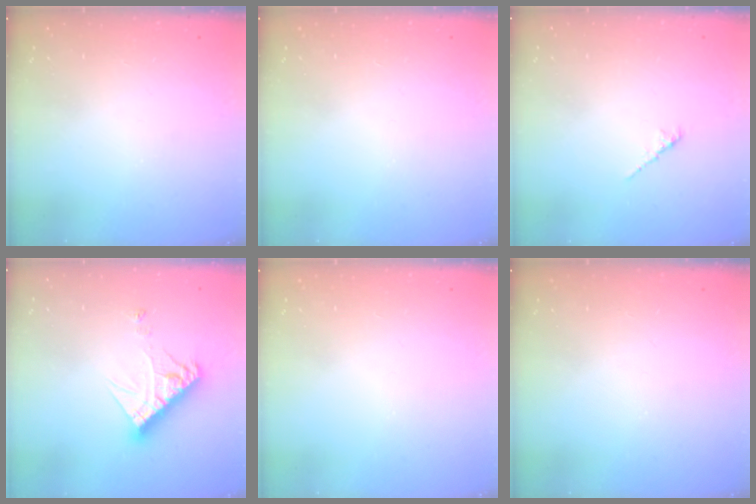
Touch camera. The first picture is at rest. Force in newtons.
{"total": 0.0}
{"total": 1.6, "press": 1.5, "slide": 0.5}
{"total": 11.3, "press": 11.2, "slide": 1.0}
{"total": 0.0}
{"total": 0.0}